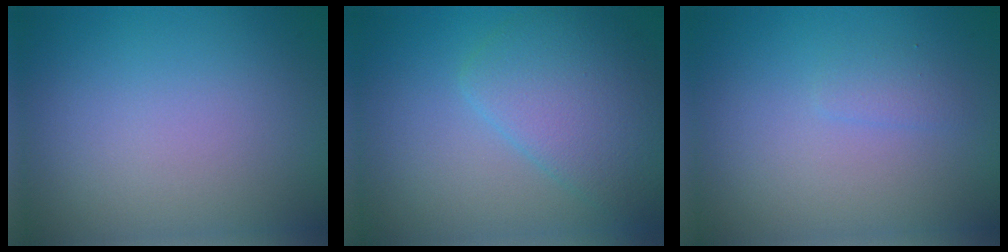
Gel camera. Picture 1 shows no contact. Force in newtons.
{"total": 5.3, "press": 5.3, "slide": 0.2}
{"total": 0.9, "press": 0.9, "slide": 0.0}